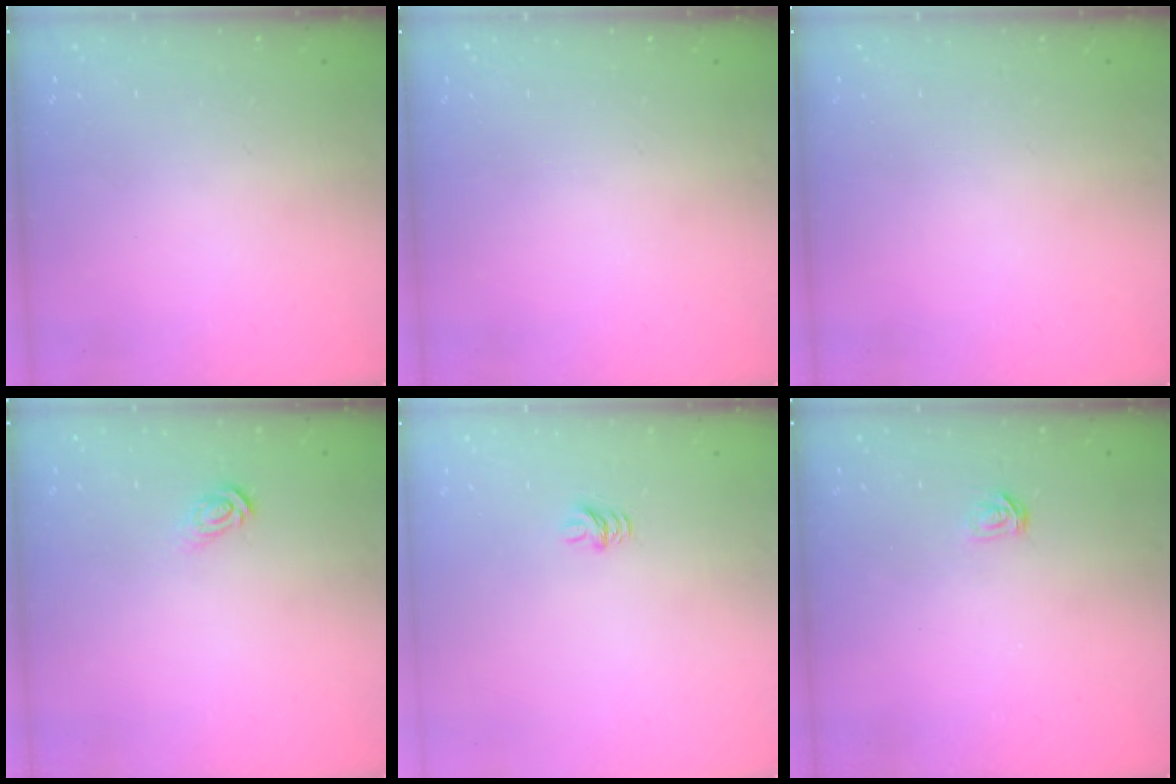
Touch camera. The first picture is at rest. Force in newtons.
{"total": 0.0}
{"total": 0.0}
{"total": 4.5, "press": 4.5, "slide": 0.2}
{"total": 4.1, "press": 4.0, "slide": 0.4}
{"total": 3.2, "press": 3.2, "slide": 0.2}